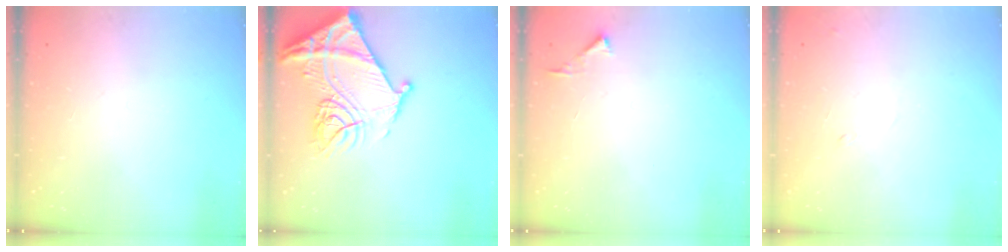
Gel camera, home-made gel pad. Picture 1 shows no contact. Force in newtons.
{"total": 19.8, "press": 19.7, "slide": 2.1}
{"total": 2.8, "press": 2.8, "slide": 0.3}
{"total": 5.8, "press": 5.7, "slide": 0.8}